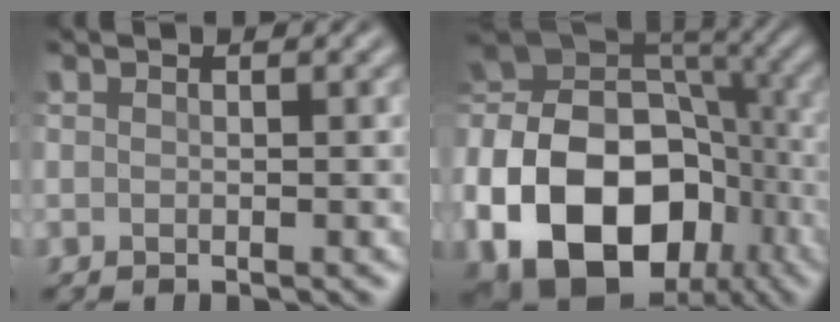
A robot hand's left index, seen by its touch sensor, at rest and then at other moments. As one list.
[{"total": 18.8, "force": [-6.5, 13.8, 11.1], "torque": [-0.218, -0.015, -0.110]}]